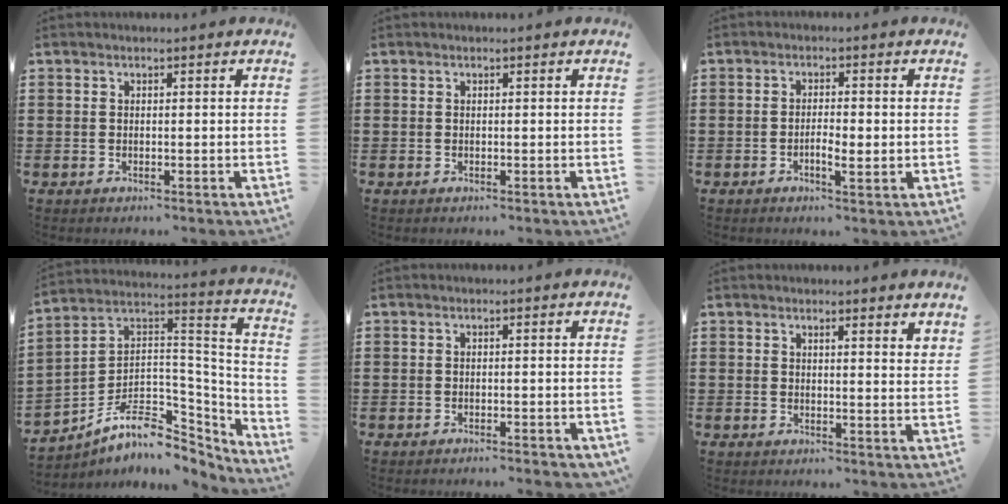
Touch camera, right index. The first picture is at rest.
{"total": 0.0}
{"total": 2.9, "force": [-0.7, 0.7, 2.7], "torque": [-0.048, 0.000, -0.013]}
{"total": 9.3, "force": [-5.6, 5.4, 5.0], "torque": [-0.099, -0.004, -0.106]}
{"total": 0.9, "force": [-0.9, 0.0, 0.3], "torque": [-0.008, -0.001, -0.017]}
{"total": 1.6, "force": [1.6, 0.0, 0.4], "torque": [-0.012, 0.002, 0.031]}